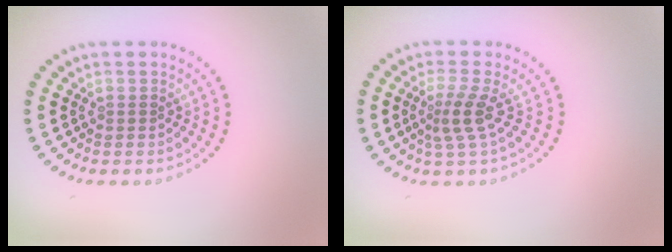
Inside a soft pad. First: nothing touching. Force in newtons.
{"total": 2.4, "press": 1.7, "slide": 1.7}